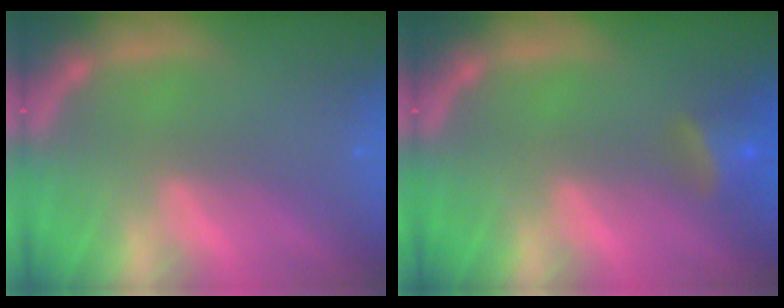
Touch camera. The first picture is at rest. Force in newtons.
{"total": 3.4}